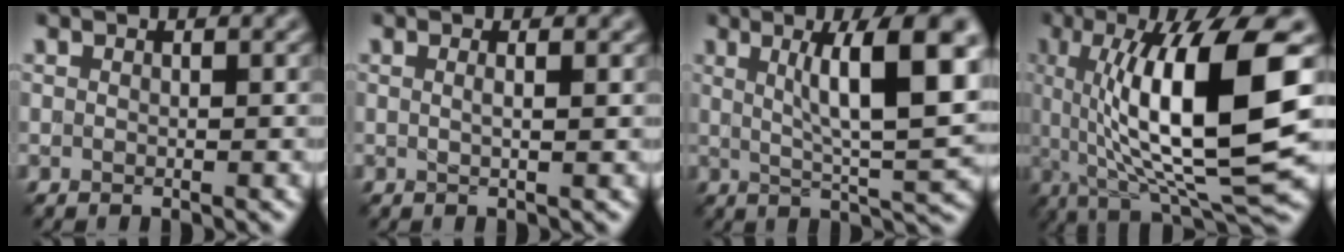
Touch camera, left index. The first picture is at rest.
{"total": 1.0, "force": [0.3, 0.2, 0.9], "torque": [-0.010, 0.001, -0.003]}
{"total": 9.9, "force": [2.6, 1.9, 9.4], "torque": [-0.125, -0.002, 0.047]}
{"total": 13.8, "force": [1.5, 3.3, 13.3], "torque": [-0.196, 0.001, 0.029]}